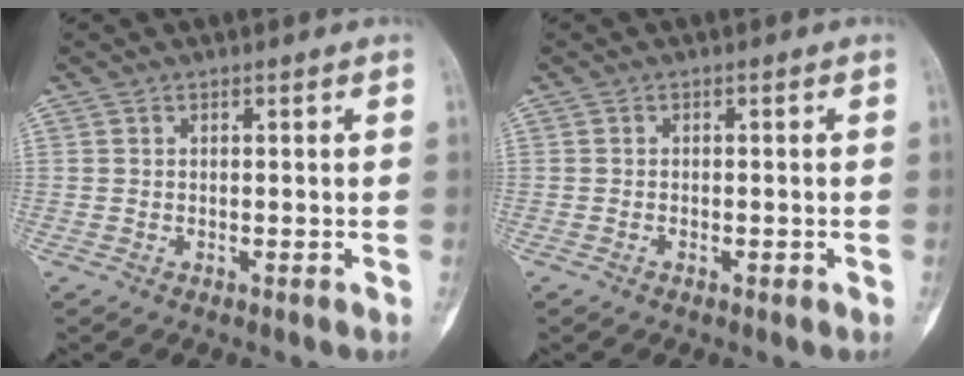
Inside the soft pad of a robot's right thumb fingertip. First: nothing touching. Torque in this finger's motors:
{"motor_torque": [-0.31, -0.08, 0.14, 0.13, -0.07]}